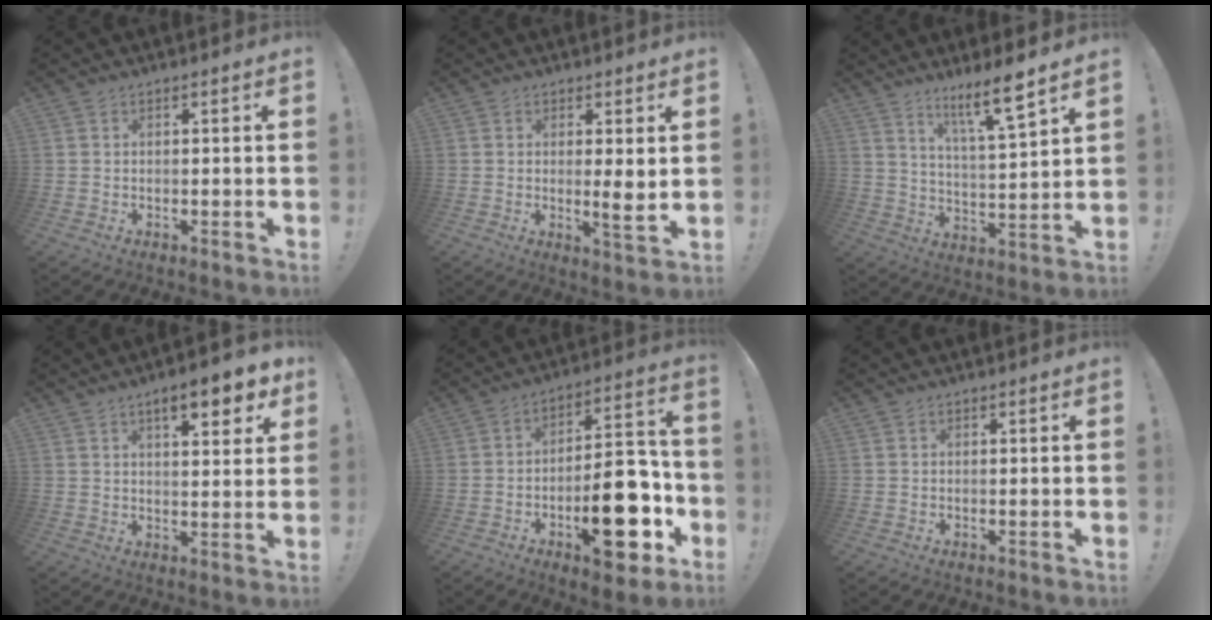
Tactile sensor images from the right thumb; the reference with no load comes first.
{"total": 5.0, "force": [0.5, 0.2, 4.9], "torque": [-0.061, -0.021, 0.005]}
{"total": 11.2, "force": [7.7, 0.3, 8.1], "torque": [-0.131, -0.050, 0.120]}
{"total": 9.4, "force": [5.4, 2.5, 7.3], "torque": [-0.090, -0.025, 0.086]}
{"total": 21.1, "force": [-7.8, 9.2, 17.3], "torque": [-0.240, 0.056, -0.109]}
{"total": 0.0}